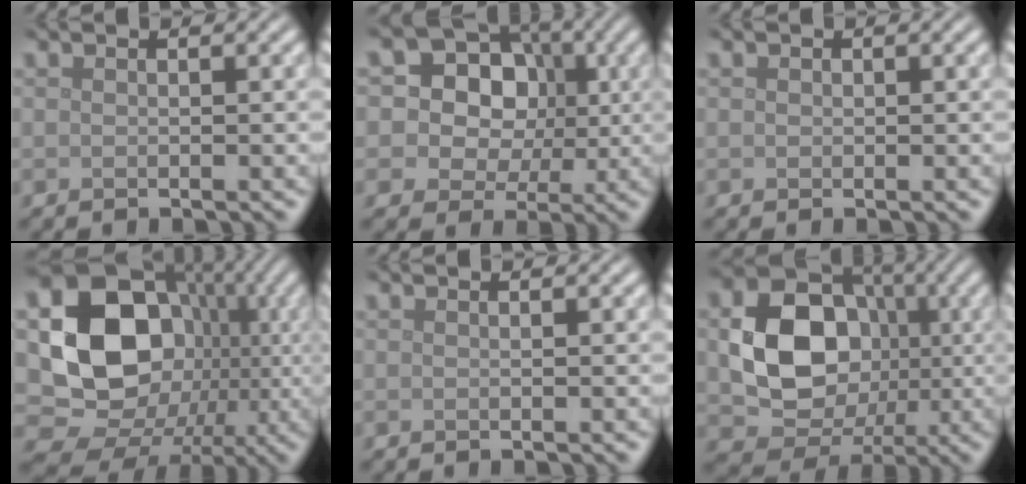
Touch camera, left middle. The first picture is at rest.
{"total": 13.4, "force": [3.7, 11.2, 6.3], "torque": [-0.108, 0.046, 0.045]}
{"total": 0.5, "force": [0.1, 0.5, 0.1], "torque": [0.003, -0.002, 0.000]}
{"total": 15.5, "force": [-0.3, 13.1, 8.2], "torque": [-0.122, -0.010, -0.009]}
{"total": 0.0}
{"total": 10.4, "force": [-0.1, 8.2, 6.3], "torque": [-0.117, -0.006, -0.001]}